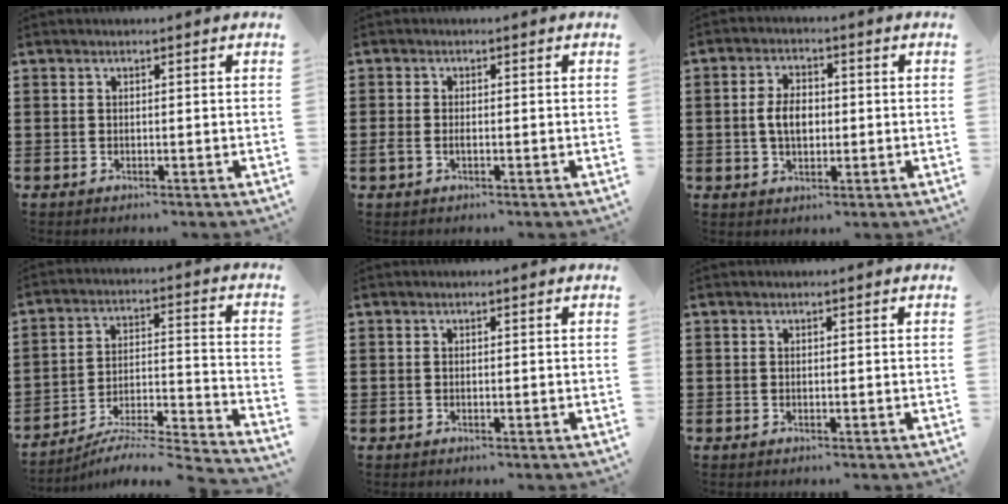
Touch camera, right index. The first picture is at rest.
{"total": 1.2, "force": [-0.4, 0.5, 1.0], "torque": [-0.027, -0.005, -0.010]}
{"total": 4.8, "force": [-0.2, 2.9, 3.8], "torque": [-0.076, 0.004, -0.010]}
{"total": 5.4, "force": [-5.1, 0.1, 1.8], "torque": [-0.029, -0.014, -0.103]}
{"total": 0.0}
{"total": 0.0}